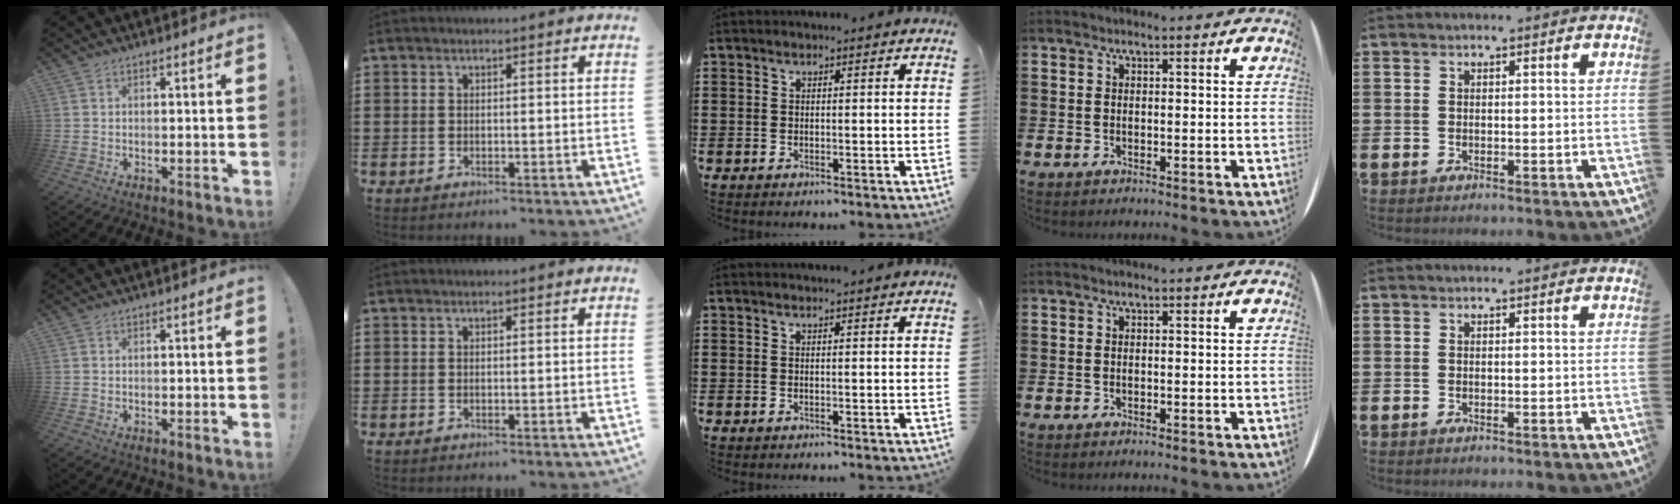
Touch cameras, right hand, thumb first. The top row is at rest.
{"middle": {"total": 0.5, "force": [0.5, 0.0, 0.0], "torque": [-0.002, 0.000, 0.010]}}